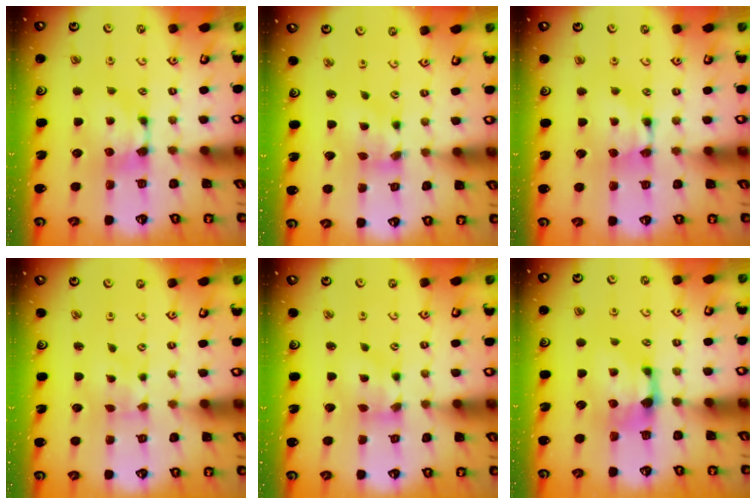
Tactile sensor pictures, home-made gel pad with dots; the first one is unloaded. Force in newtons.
{"total": 2.4, "press": 1.6, "slide": 1.7}
{"total": 1.7, "press": 1.7, "slide": 0.2}
{"total": 4.3, "press": 4.2, "slide": 0.9}
{"total": 2.9, "press": 2.4, "slide": 1.6}
{"total": 1.5, "press": 0.8, "slide": 1.3}